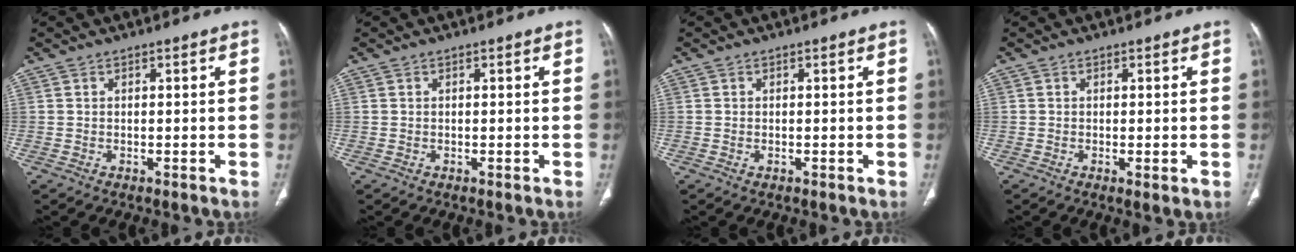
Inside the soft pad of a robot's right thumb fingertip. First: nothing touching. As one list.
[{"total": 0.0}, {"total": 0.0}, {"total": 1.6, "force": [-0.4, 0.3, 1.5], "torque": [-0.030, -0.008, -0.006]}]